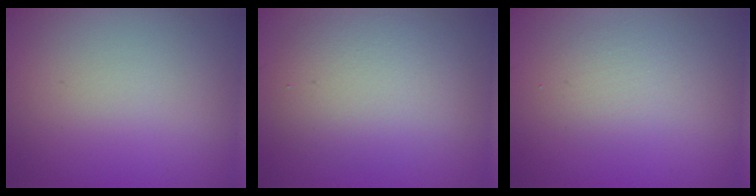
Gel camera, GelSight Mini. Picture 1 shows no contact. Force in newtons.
{"total": 4.4, "press": 4.4, "slide": 0.3}
{"total": 1.9, "press": 1.9, "slide": 0.1}